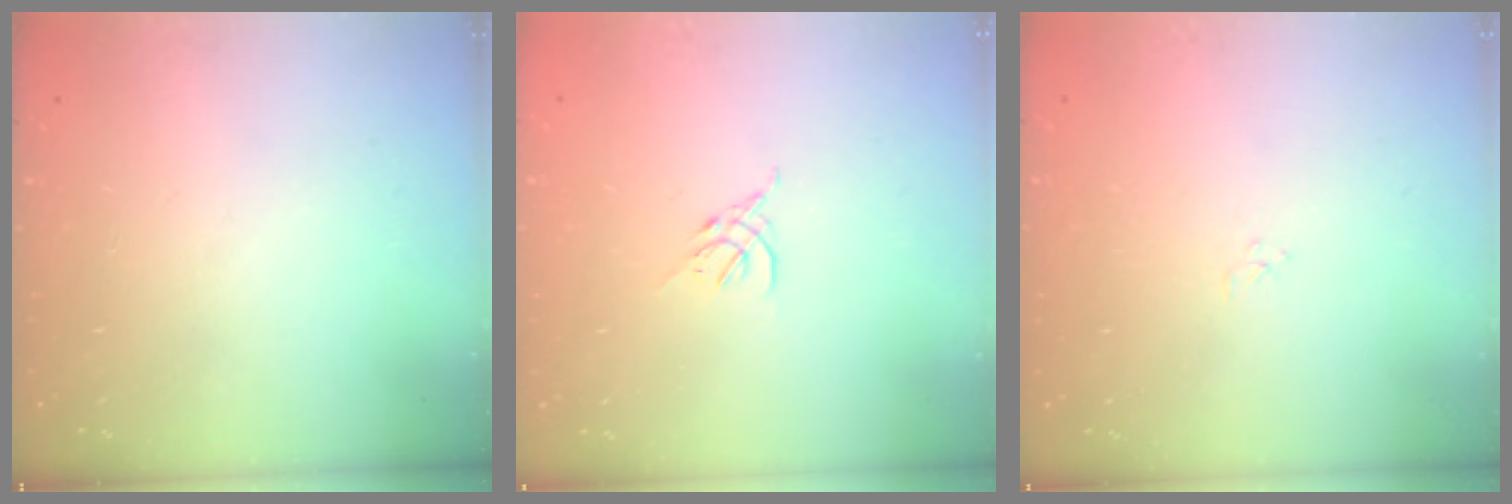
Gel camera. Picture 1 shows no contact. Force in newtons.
{"total": 2.6, "press": 2.5, "slide": 0.8}
{"total": 2.9, "press": 2.9, "slide": 0.3}